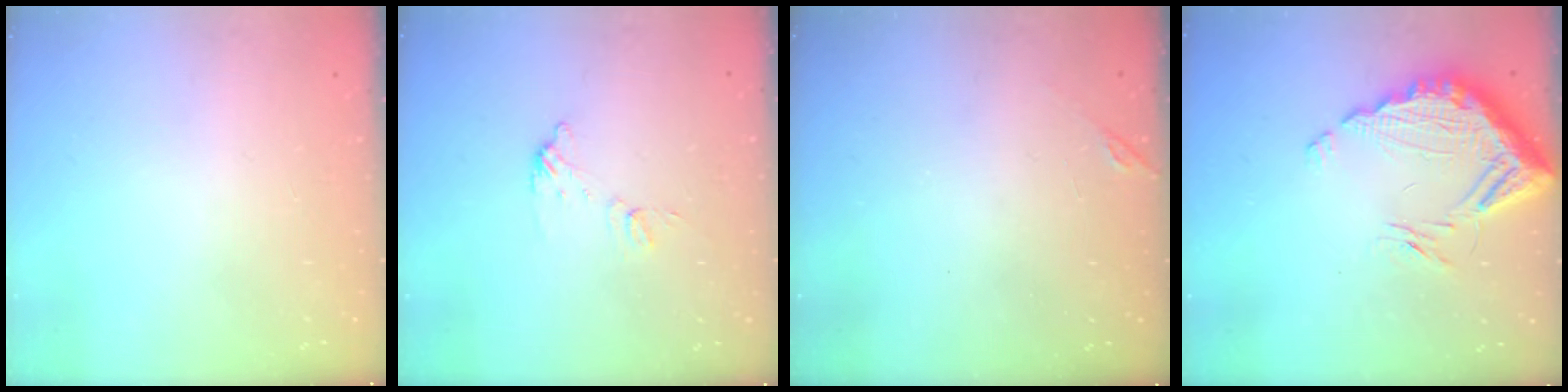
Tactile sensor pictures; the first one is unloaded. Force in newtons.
{"total": 6.7, "press": 6.7, "slide": 0.2}
{"total": 5.5, "press": 5.5, "slide": 0.1}
{"total": 15.8, "press": 15.7, "slide": 1.1}